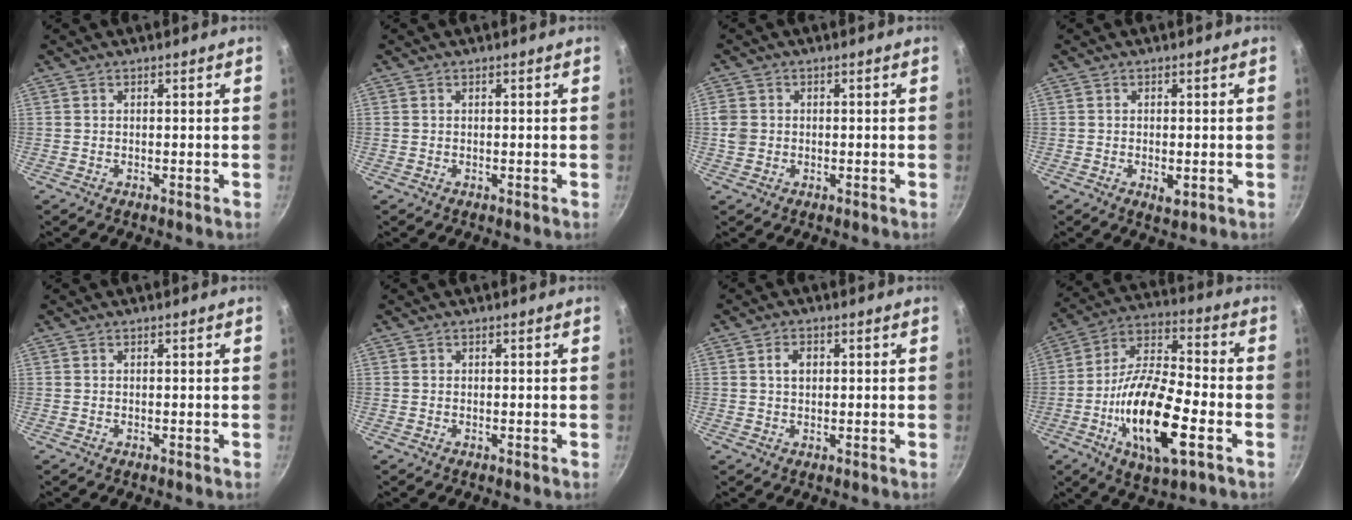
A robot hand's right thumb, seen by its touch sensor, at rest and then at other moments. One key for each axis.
{"total": 0.0}
{"total": 3.3, "fx": -0.1, "fy": 2.9, "fz": 1.4, "tx": -0.020, "ty": 0.004, "tz": -0.003}
{"total": 2.6, "fx": -0.6, "fy": 1.3, "fz": 2.2, "tx": -0.036, "ty": -0.007, "tz": -0.007}
{"total": 0.0}
{"total": 0.0}
{"total": 2.9, "fx": 0.6, "fy": 2.0, "fz": 2.0, "tx": -0.022, "ty": 0.003, "tz": 0.010}
{"total": 20.2, "fx": -6.1, "fy": 7.6, "fz": 17.7, "tx": -0.323, "ty": 0.025, "tz": -0.119}